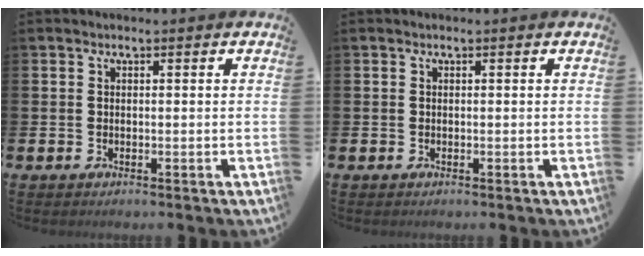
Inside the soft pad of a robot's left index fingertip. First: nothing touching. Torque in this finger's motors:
{"motor_torque": [0.01, 0.09, -0.05, 0.01]}